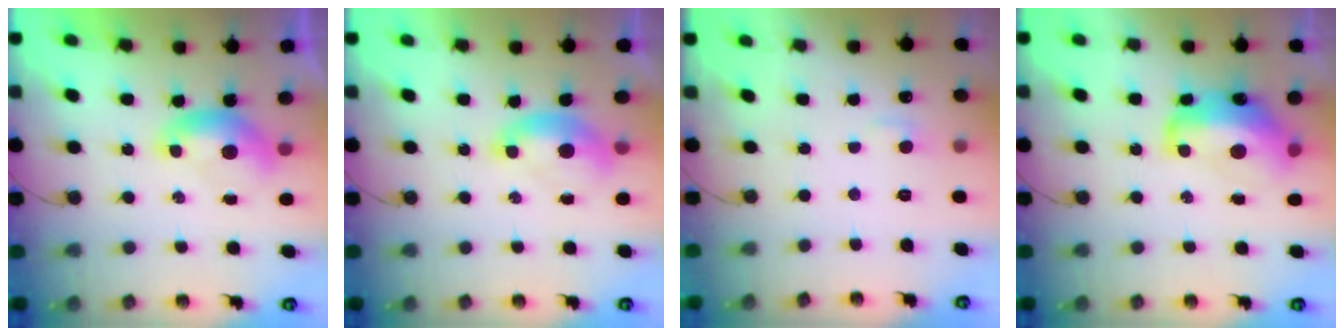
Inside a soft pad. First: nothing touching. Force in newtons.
{"total": 1.8, "press": 1.7, "slide": 0.6}
{"total": 1.7, "press": 1.6, "slide": 0.6}
{"total": 7.9, "press": 7.8, "slide": 1.2}